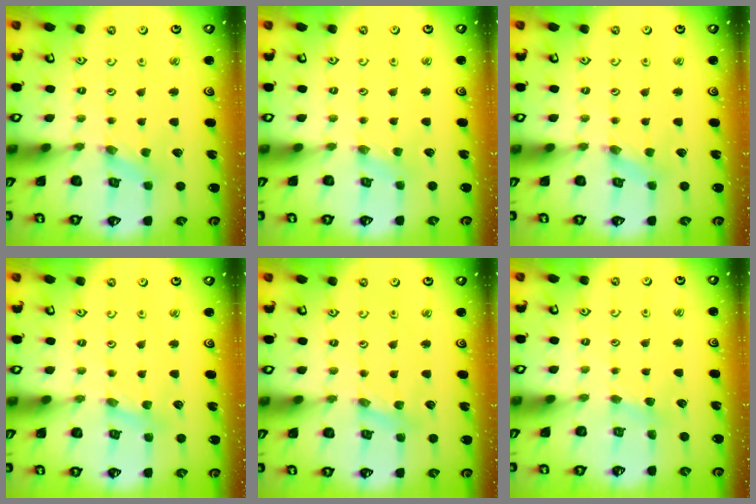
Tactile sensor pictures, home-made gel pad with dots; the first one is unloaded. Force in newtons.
{"total": 2.0, "press": 2.0, "slide": 0.4}
{"total": 0.0}
{"total": 2.2, "press": 2.2, "slide": 0.4}
{"total": 1.2, "press": 1.2, "slide": 0.2}
{"total": 2.8, "press": 2.8, "slide": 0.3}